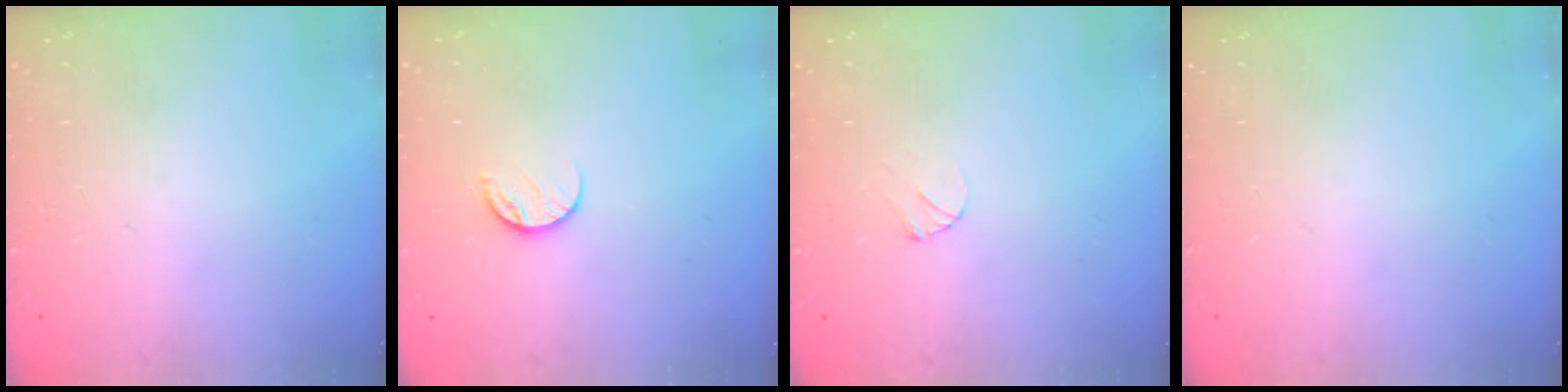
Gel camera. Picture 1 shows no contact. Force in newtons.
{"total": 7.9, "press": 7.8, "slide": 0.7}
{"total": 3.6, "press": 3.5, "slide": 0.5}
{"total": 0.0}